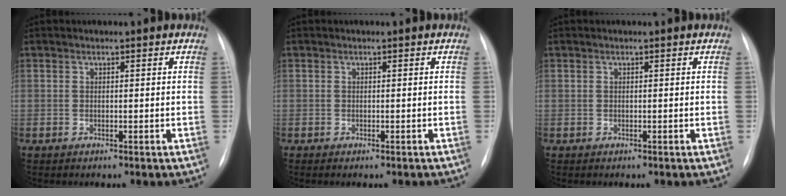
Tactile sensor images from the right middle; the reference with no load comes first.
{"total": 1.5, "force": [-1.2, 0.3, 0.7], "torque": [-0.008, -0.002, -0.014]}
{"total": 0.0}